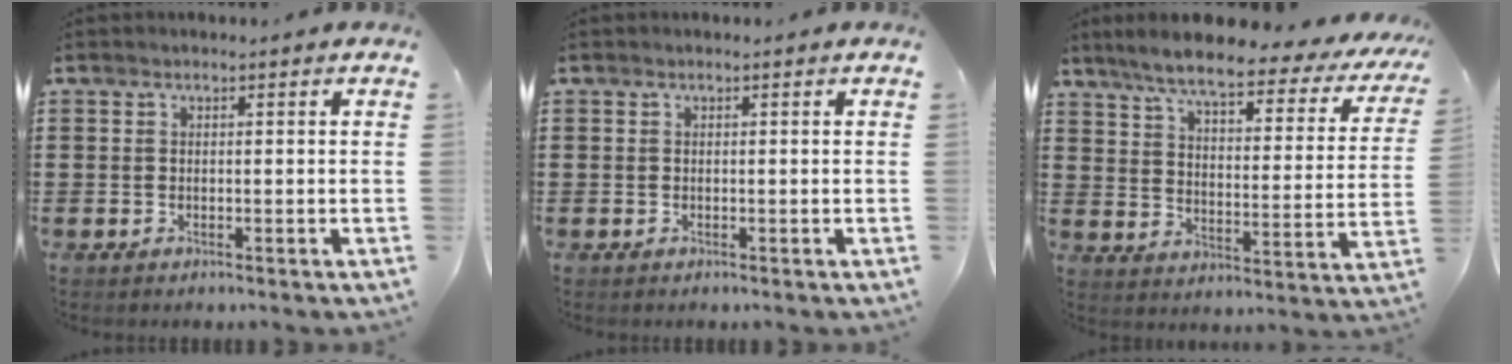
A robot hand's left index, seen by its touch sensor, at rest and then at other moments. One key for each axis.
{"total": 0.0}
{"total": 7.4, "fx": 6.0, "fy": 0.6, "fz": 4.2, "tx": -0.099, "ty": -0.039, "tz": 0.097}